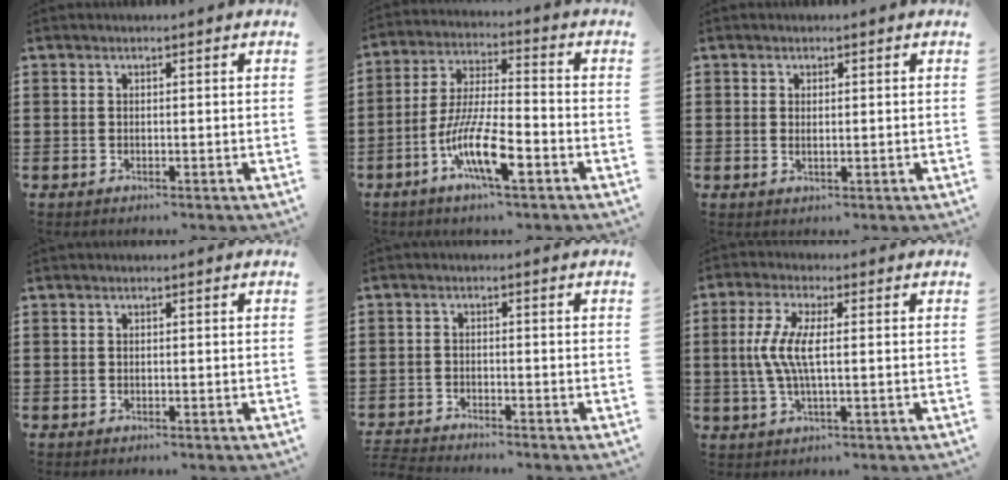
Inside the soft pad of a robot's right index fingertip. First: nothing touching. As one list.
[{"total": 11.2, "force": [-5.0, 2.3, 9.7], "torque": [-0.209, -0.011, -0.096]}, {"total": 0.8, "force": [0.3, 0.3, 0.7], "torque": [-0.013, 0.004, 0.004]}, {"total": 0.0}, {"total": 2.3, "force": [-2.3, -0.3, -0.1], "torque": [-0.003, -0.003, -0.048]}, {"total": 6.3, "force": [0.0, 1.6, 6.1], "torque": [-0.146, -0.012, -0.014]}]